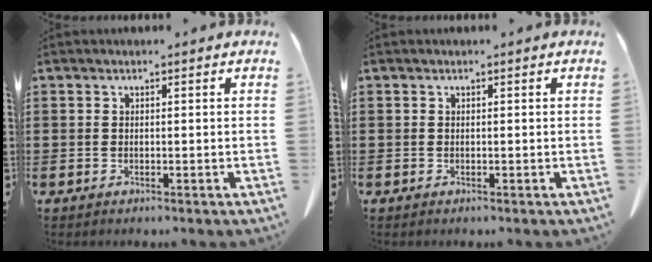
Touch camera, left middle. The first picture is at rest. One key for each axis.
{"total": 0.0}